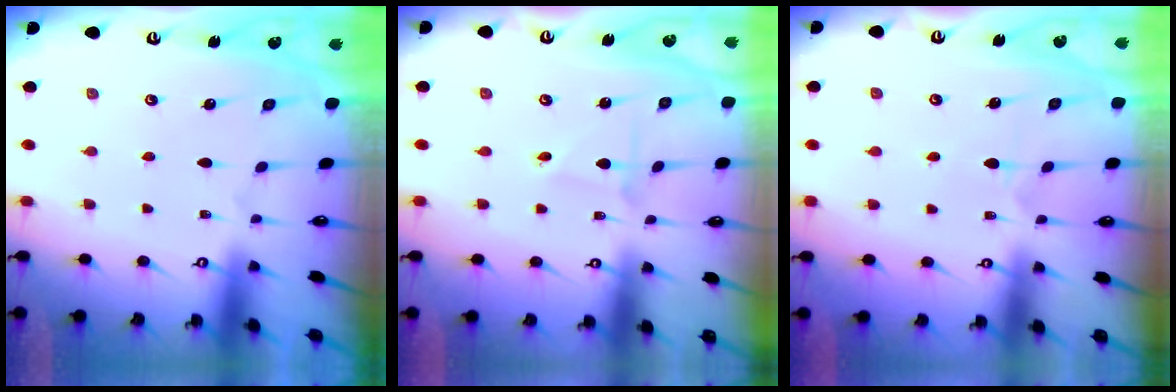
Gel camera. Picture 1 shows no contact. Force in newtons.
{"total": 1.3, "press": 1.3, "slide": 0.1}
{"total": 5.5, "press": 5.5, "slide": 0.5}